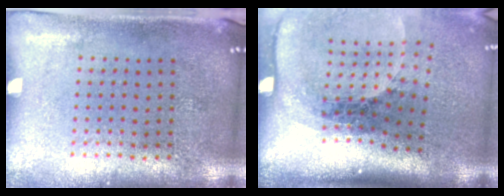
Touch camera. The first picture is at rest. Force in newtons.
{"total": 2.4, "press": 1.7, "slide": 1.7}